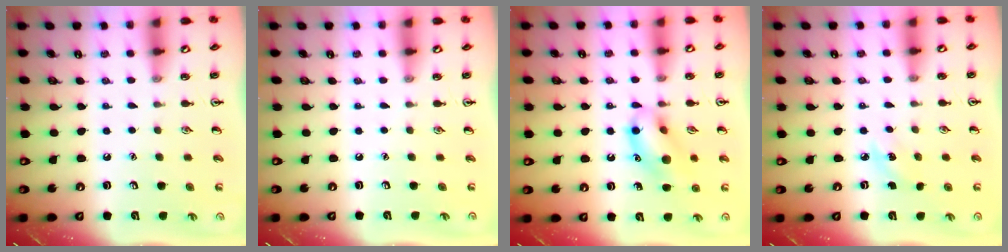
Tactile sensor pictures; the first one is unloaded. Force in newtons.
{"total": 0.0}
{"total": 13.1, "press": 13.1, "slide": 1.1}
{"total": 4.1, "press": 3.8, "slide": 1.4}